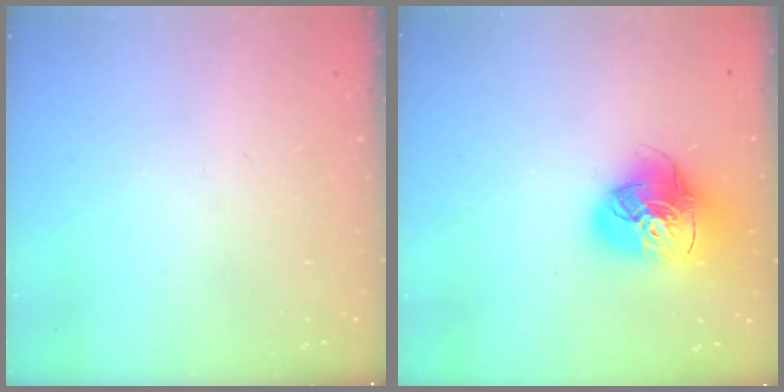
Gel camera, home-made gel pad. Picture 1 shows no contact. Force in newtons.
{"total": 17.7, "press": 17.5, "slide": 2.2}